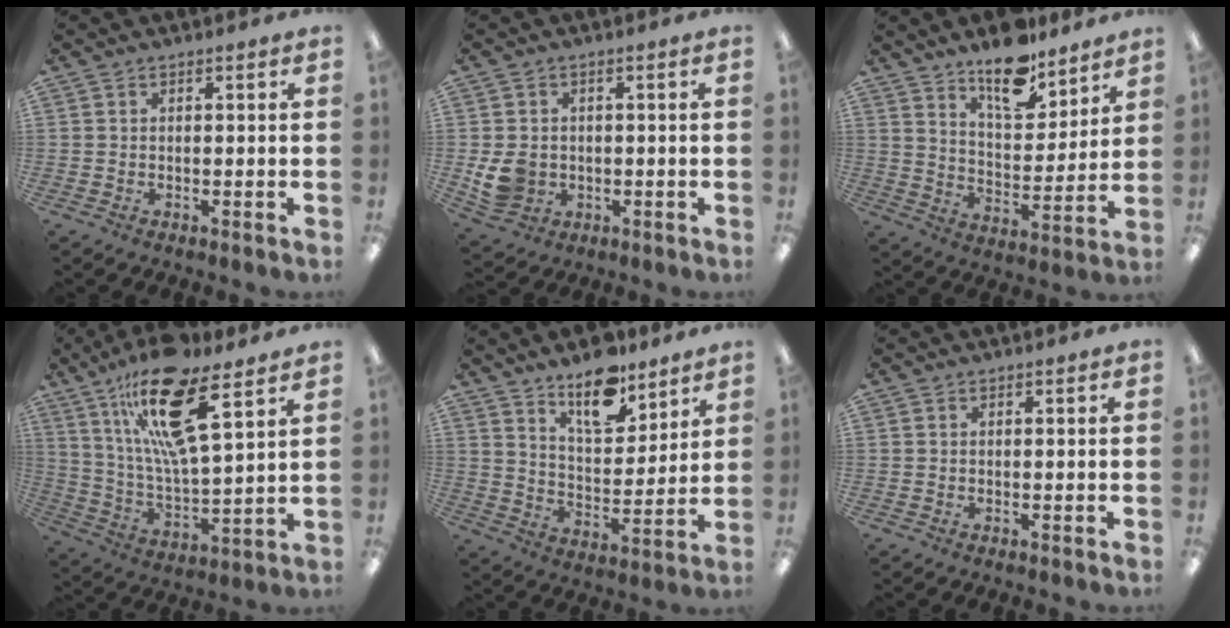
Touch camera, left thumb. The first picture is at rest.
{"total": 6.6, "force": [-0.4, 5.8, 3.2], "torque": [-0.065, 0.004, -0.005]}
{"total": 14.0, "force": [11.2, 5.6, 6.1], "torque": [-0.083, -0.078, 0.199]}
{"total": 20.8, "force": [12.4, 6.1, 15.5], "torque": [-0.280, -0.051, 0.202]}
{"total": 13.8, "force": [10.7, 5.7, 6.6], "torque": [-0.096, -0.067, 0.189]}
{"total": 0.0}